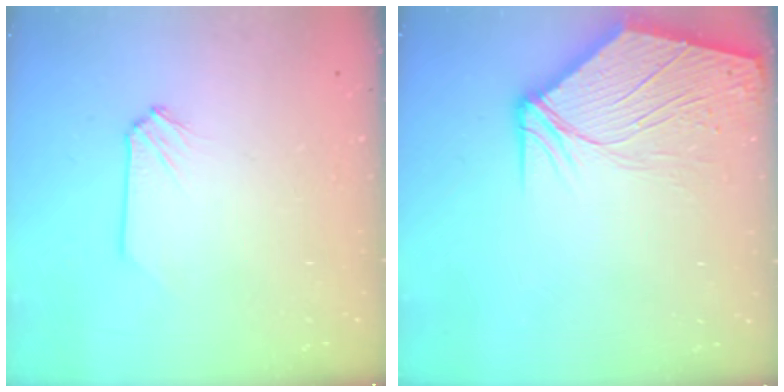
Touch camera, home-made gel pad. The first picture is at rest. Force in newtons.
{"total": 11.1, "press": 10.9, "slide": 1.6}